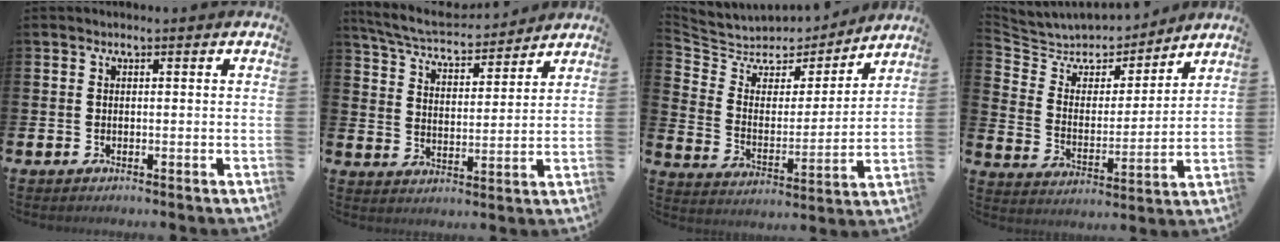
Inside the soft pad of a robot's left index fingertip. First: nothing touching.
{"total": 6.4, "force": [6.1, 1.2, 1.7], "torque": [-0.064, -0.040, 0.106]}
{"total": 6.5, "force": [5.7, 3.0, 0.6], "torque": [-0.059, -0.046, 0.098]}
{"total": 7.0, "force": [6.5, 2.5, 0.3], "torque": [-0.056, -0.053, 0.116]}